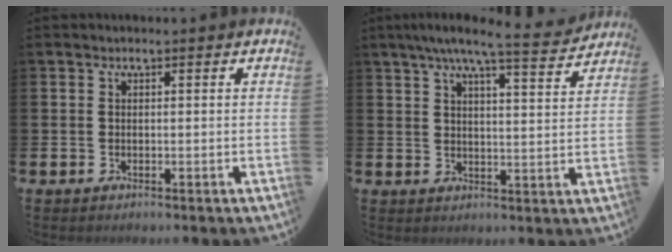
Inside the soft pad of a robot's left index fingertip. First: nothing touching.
{"total": 7.6, "force": [6.8, 0.3, 3.4], "torque": [-0.075, -0.033, 0.117]}